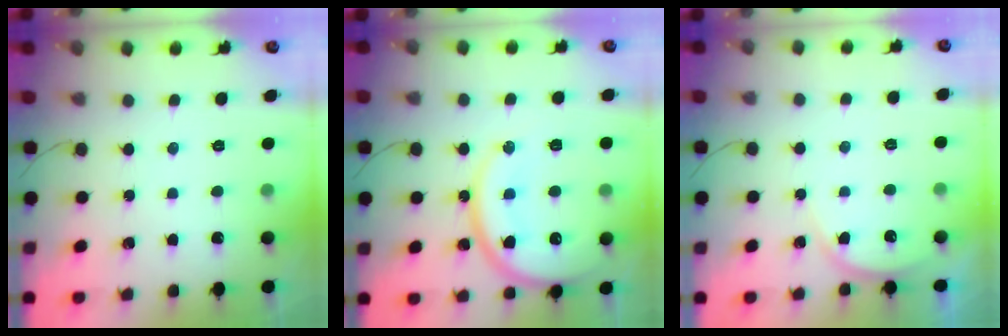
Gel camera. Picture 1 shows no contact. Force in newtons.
{"total": 17.8, "press": 17.7, "slide": 1.4}
{"total": 4.6, "press": 4.2, "slide": 1.8}